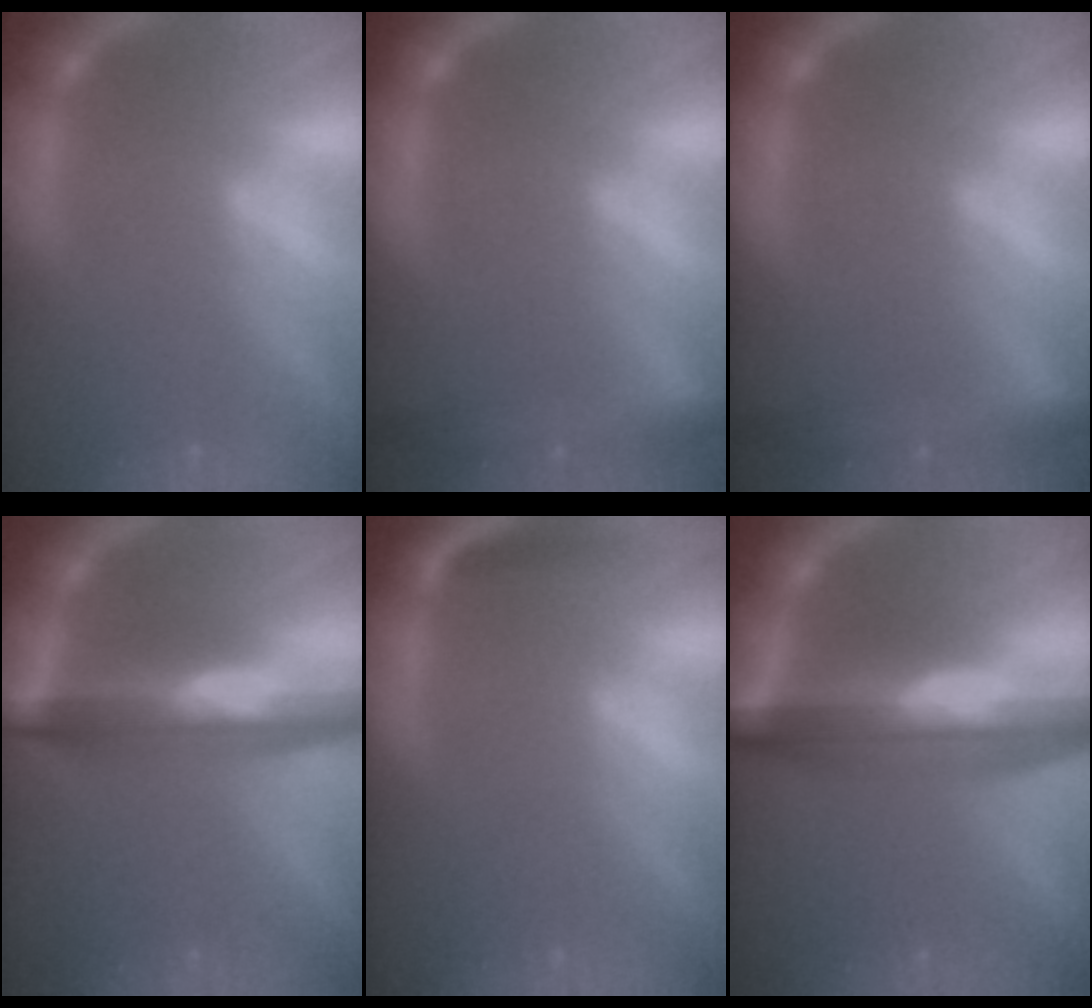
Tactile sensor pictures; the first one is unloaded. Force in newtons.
{"total": 5.5}
{"total": 5.5}
{"total": 7.6}
{"total": 1.9}
{"total": 10.0}